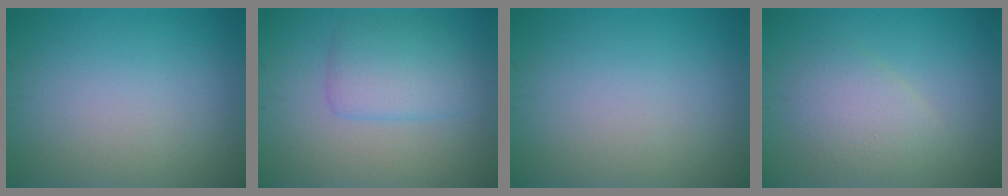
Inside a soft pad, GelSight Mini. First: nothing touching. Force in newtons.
{"total": 3.6, "press": 3.6, "slide": 0.2}
{"total": 0.0}
{"total": 3.0, "press": 3.0, "slide": 0.2}